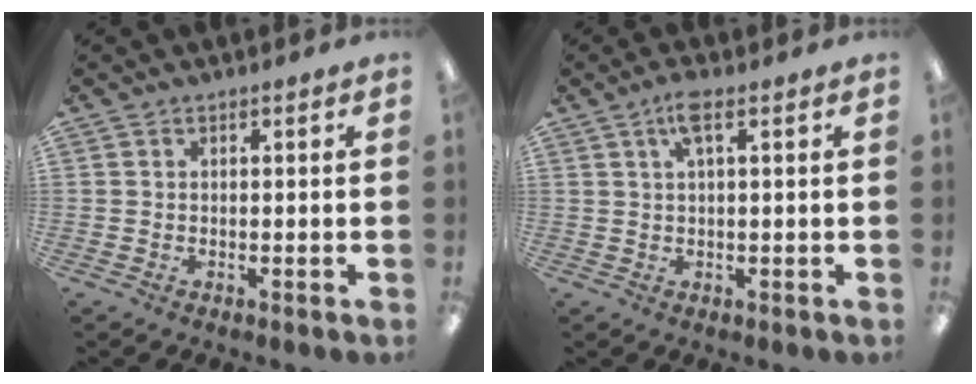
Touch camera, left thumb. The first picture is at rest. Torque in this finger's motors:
{"motor_torque": [-0.03, 0.10, -0.29, -0.10, 0.00]}